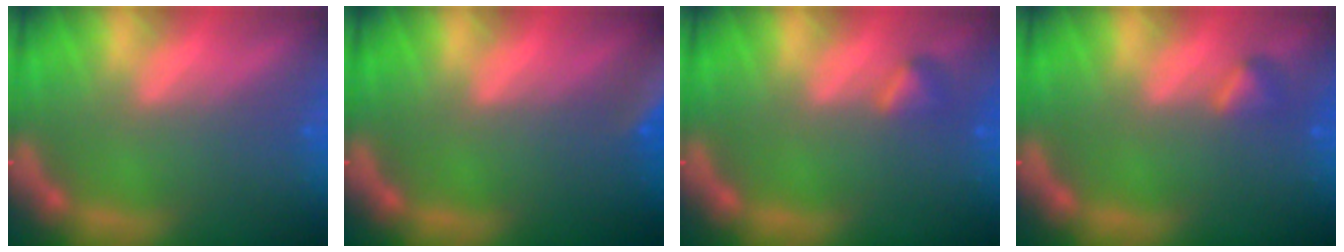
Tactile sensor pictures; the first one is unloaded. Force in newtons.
{"total": 8.0}
{"total": 1.4}
{"total": 1.4}